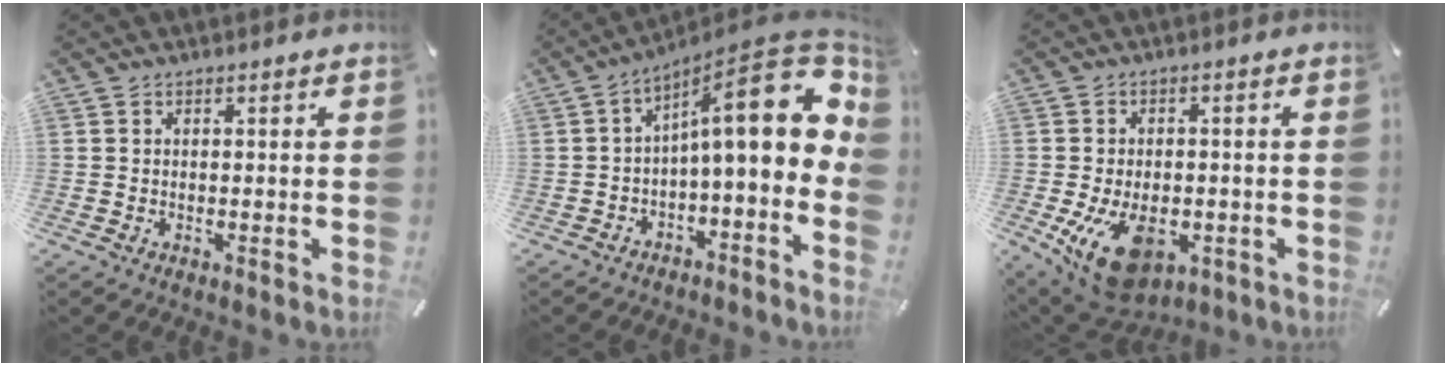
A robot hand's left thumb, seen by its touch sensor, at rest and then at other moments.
{"total": 19.2, "force": [4.8, 6.5, 17.4], "torque": [-0.238, -0.042, 0.076]}
{"total": 12.0, "force": [-4.1, 7.4, 8.5], "torque": [-0.157, 0.005, -0.068]}